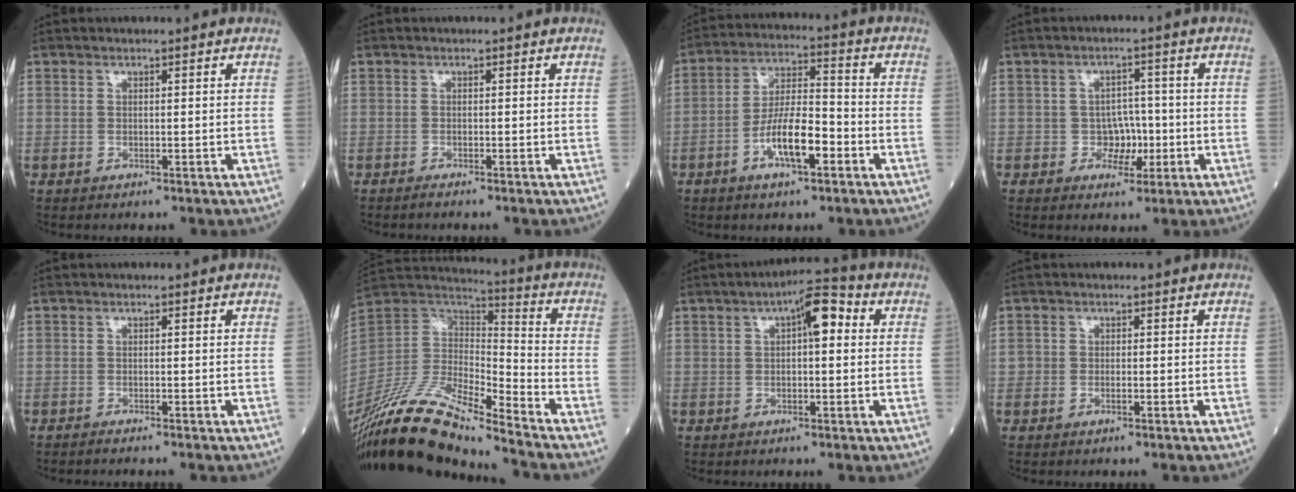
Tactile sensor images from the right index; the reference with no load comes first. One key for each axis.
{"total": 0.7, "fx": -0.6, "fy": -0.1, "fz": 0.3, "tx": -0.009, "ty": 0.000, "tz": -0.009}
{"total": 9.2, "fx": -3.8, "fy": 2.5, "fz": 8.0, "tx": -0.159, "ty": 0.008, "tz": -0.068}
{"total": 3.9, "fx": -0.9, "fy": 3.2, "fz": 2.0, "tx": -0.023, "ty": 0.010, "tz": -0.011}
{"total": 1.1, "fx": -0.9, "fy": -0.1, "fz": 0.6, "tx": -0.009, "ty": 0.002, "tz": -0.011}
{"total": 18.0, "fx": -15.1, "fy": 2.0, "fz": 9.6, "tx": -0.195, "ty": 0.008, "tz": -0.285}
{"total": 6.2, "fx": 1.6, "fy": 1.8, "fz": 5.7, "tx": -0.086, "ty": 0.028, "tz": 0.018}
{"total": 1.1, "fx": -0.4, "fy": 0.8, "fz": 0.6, "tx": -0.012, "ty": 0.003, "tz": -0.002}